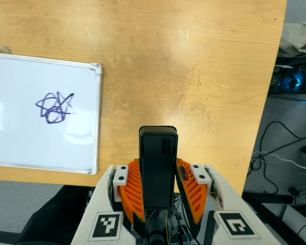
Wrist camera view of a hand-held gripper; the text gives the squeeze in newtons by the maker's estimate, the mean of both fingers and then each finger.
{"total": 3.9, "left": 2.4, "right": 5.4}